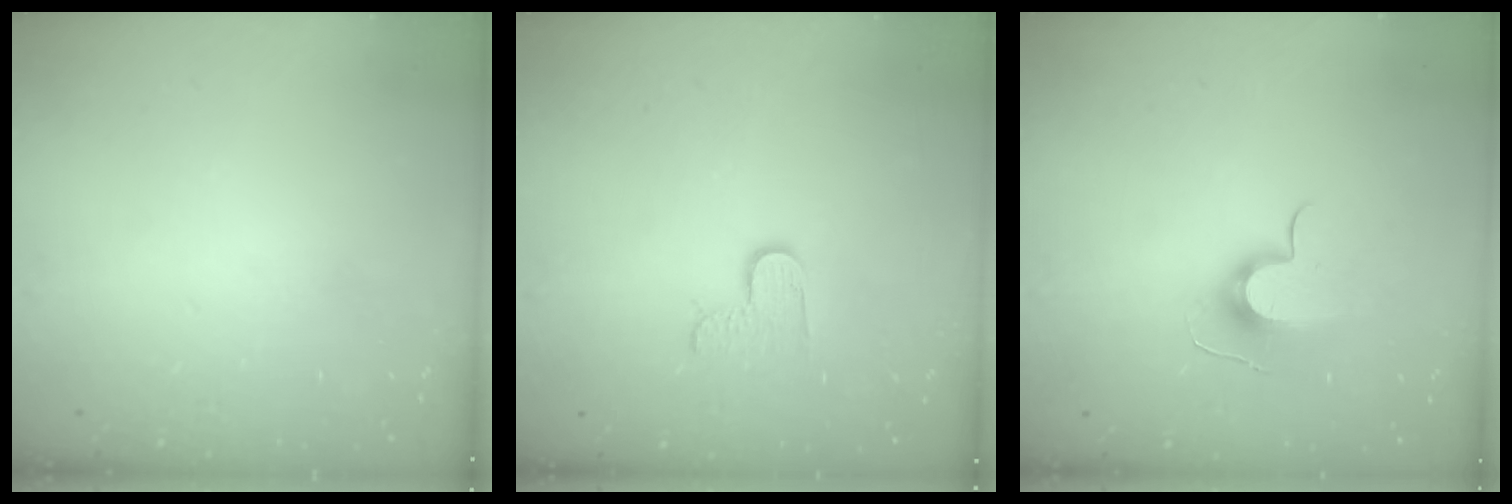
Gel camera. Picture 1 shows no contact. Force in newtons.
{"total": 5.5, "press": 5.5, "slide": 0.4}
{"total": 10.8, "press": 10.8, "slide": 0.2}